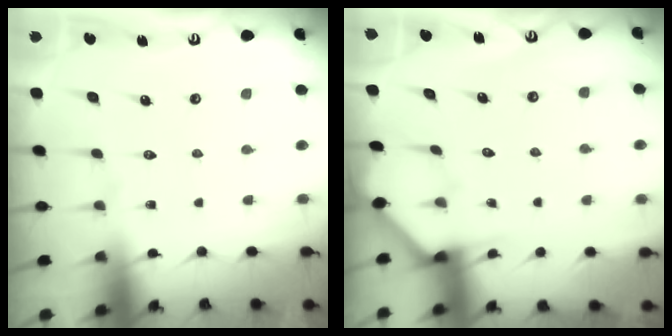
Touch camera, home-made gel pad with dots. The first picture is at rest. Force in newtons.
{"total": 2.0, "press": 2.0, "slide": 0.2}